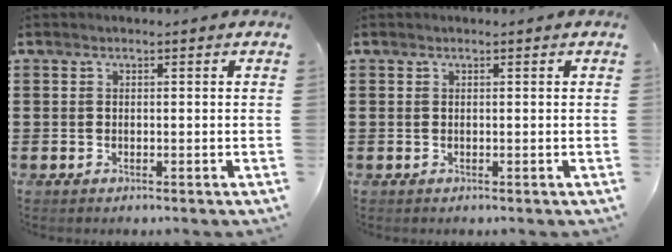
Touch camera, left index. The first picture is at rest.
{"total": 0.0}